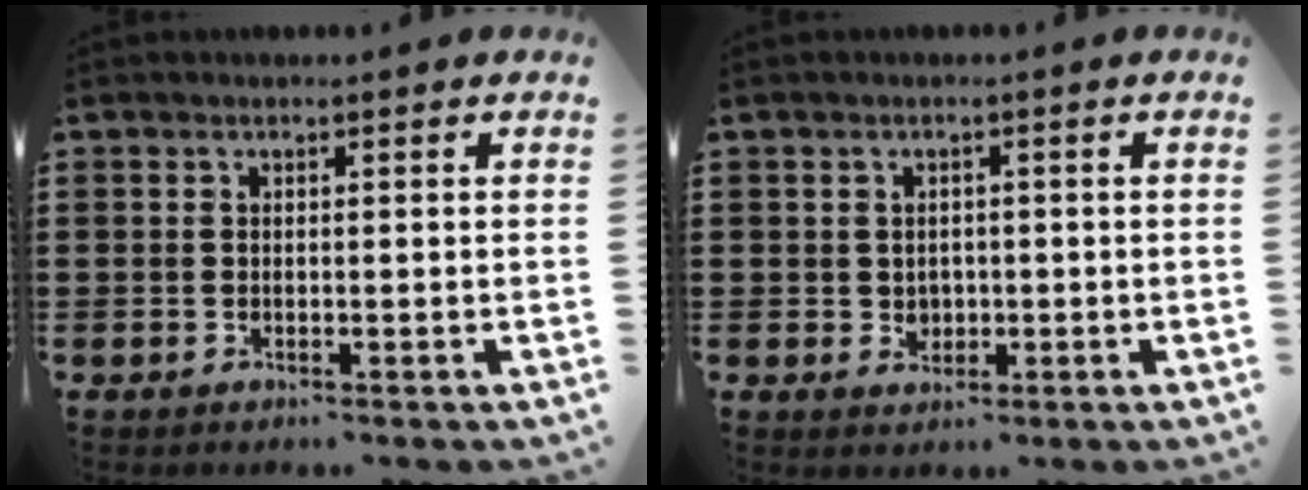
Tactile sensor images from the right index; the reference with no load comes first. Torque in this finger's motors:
{"motor_torque": [-0.15, -0.07, 0.03, 0.03]}